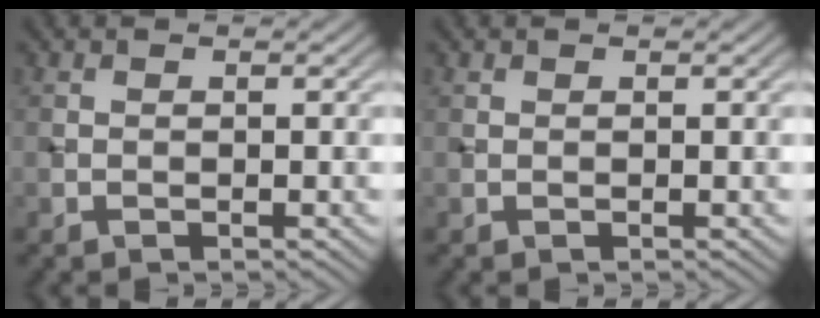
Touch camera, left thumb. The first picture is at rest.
{"total": 0.0}